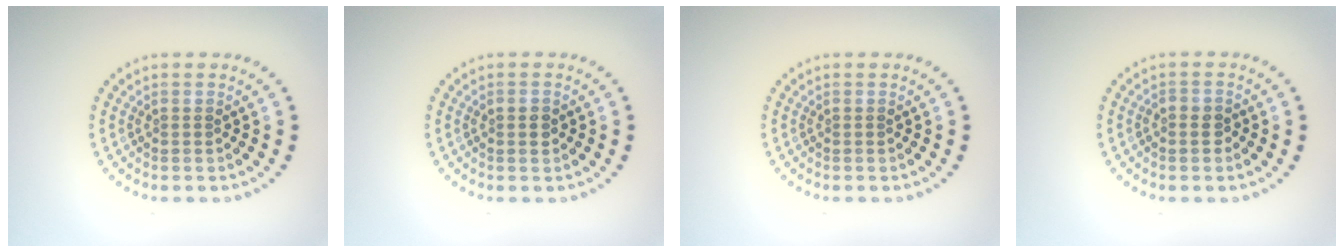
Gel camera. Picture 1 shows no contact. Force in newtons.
{"total": 1.4, "press": 1.4, "slide": 0.2}
{"total": 0.0}
{"total": 1.0, "press": 0.9, "slide": 0.4}